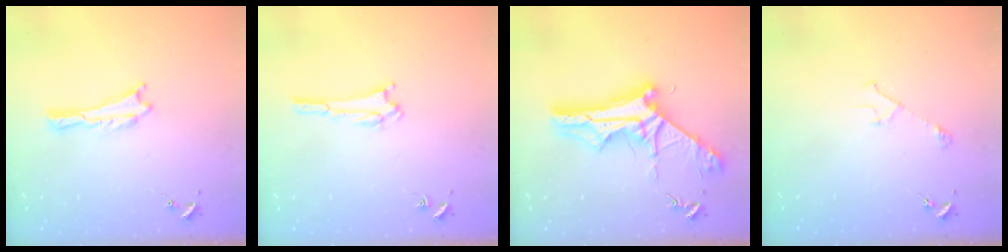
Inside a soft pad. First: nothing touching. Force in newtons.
{"total": 1.8, "press": 1.8, "slide": 0.2}
{"total": 9.4, "press": 9.4, "slide": 1.0}
{"total": 2.9, "press": 2.9, "slide": 0.3}